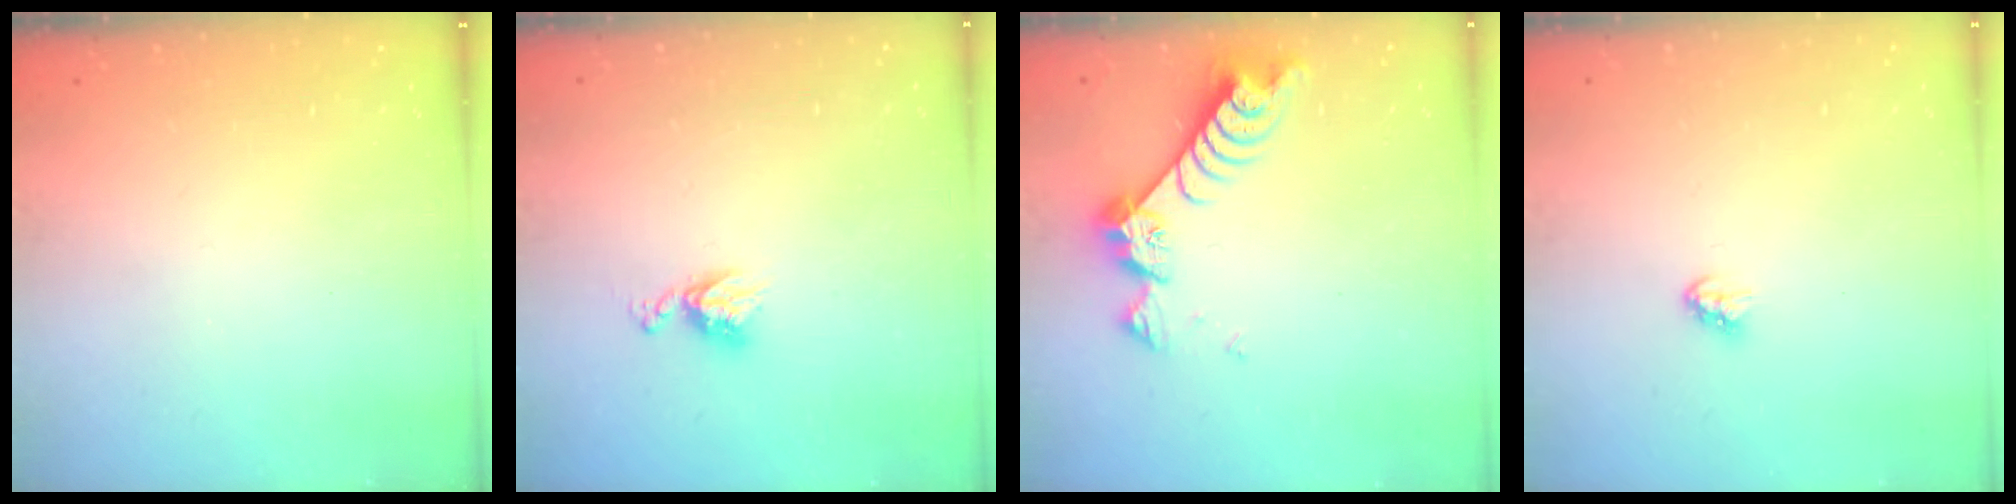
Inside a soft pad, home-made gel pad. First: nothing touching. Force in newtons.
{"total": 6.4, "press": 6.4, "slide": 0.5}
{"total": 8.8, "press": 8.8, "slide": 0.8}
{"total": 2.9, "press": 2.9, "slide": 0.2}